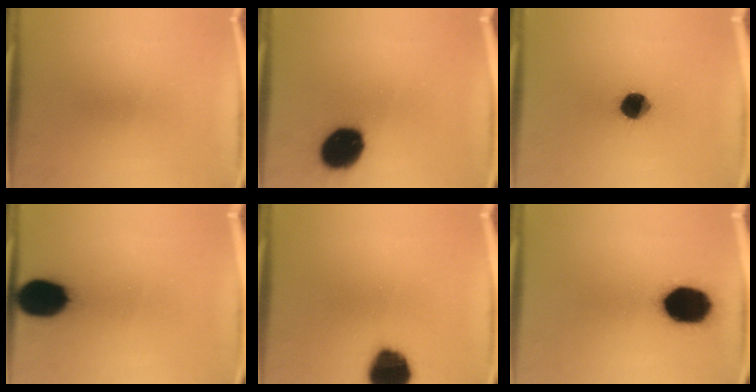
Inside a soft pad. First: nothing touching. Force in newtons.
{"total": 14.8}
{"total": 8.5}
{"total": 13.9}
{"total": 14.0}
{"total": 17.5}